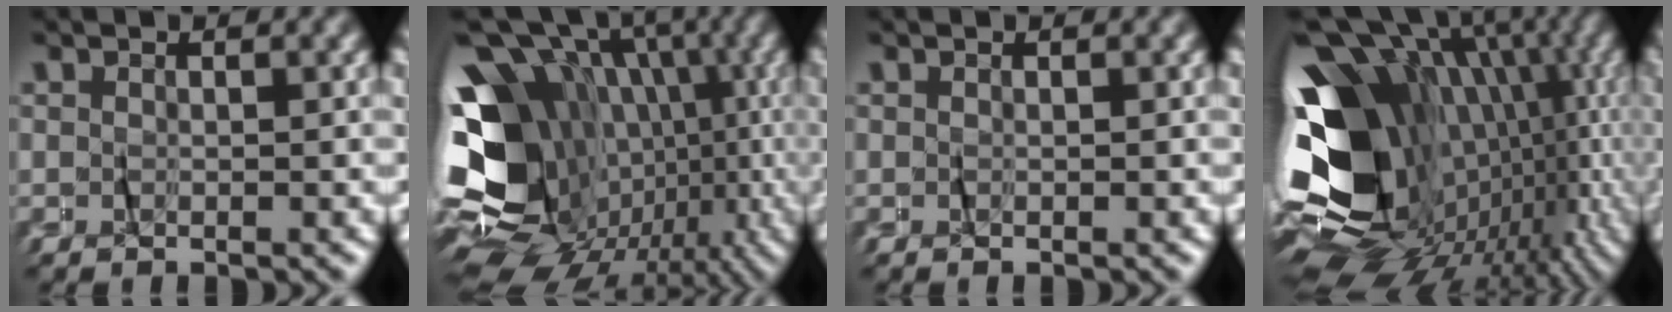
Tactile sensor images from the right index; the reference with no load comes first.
{"total": 18.7, "force": [-2.5, 13.0, 13.2], "torque": [-0.199, -0.022, -0.043]}
{"total": 0.0}
{"total": 27.2, "force": [-5.0, 16.5, 21.0], "torque": [-0.301, -0.031, -0.072]}